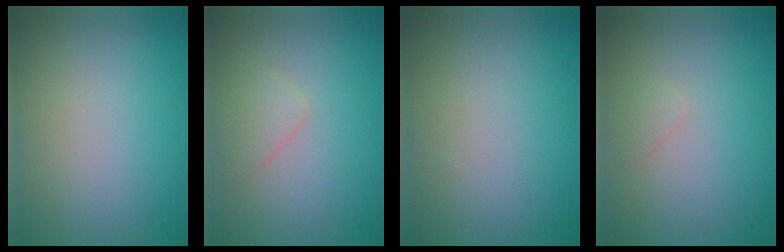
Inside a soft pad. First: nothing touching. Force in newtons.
{"total": 1.5, "press": 1.5, "slide": 0.0}
{"total": 0.0}
{"total": 0.6, "press": 0.6, "slide": 0.1}